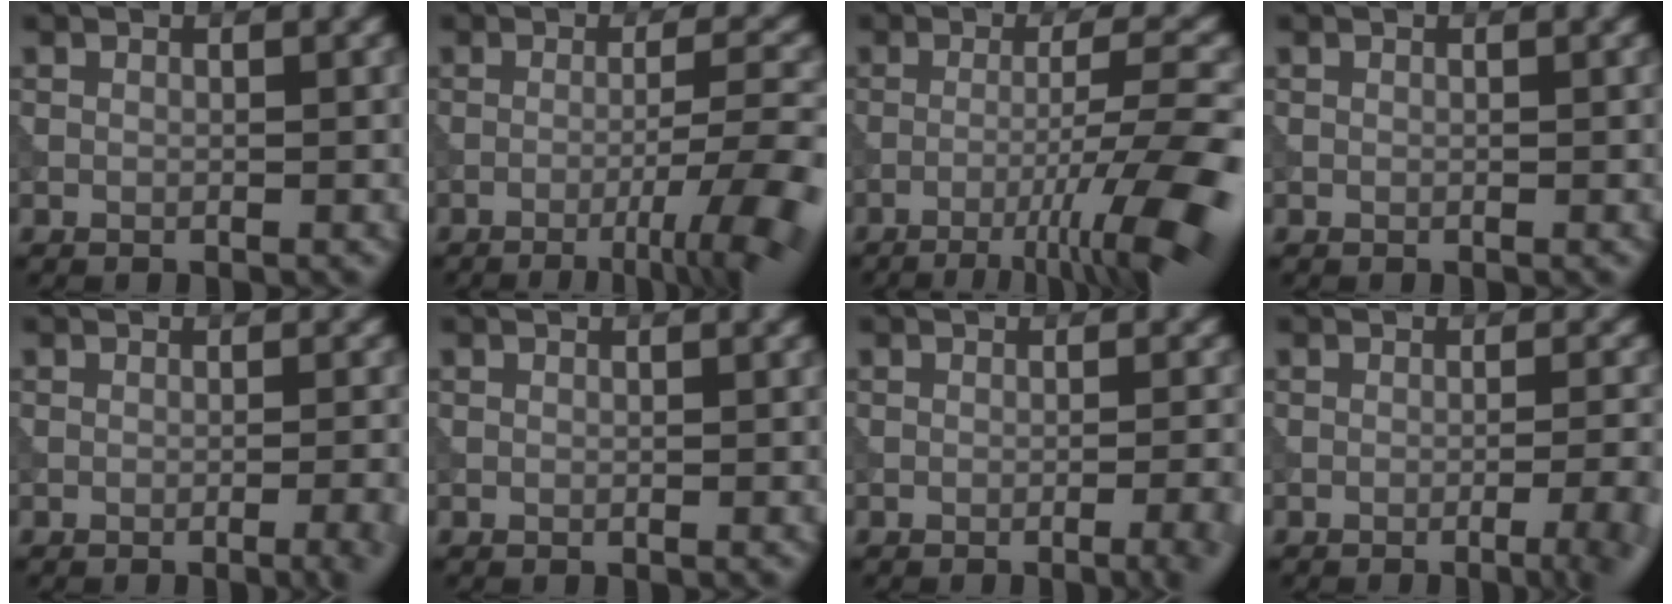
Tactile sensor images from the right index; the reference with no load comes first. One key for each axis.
{"total": 7.6, "fx": -3.6, "fy": 1.2, "fz": 6.6, "tx": -0.092, "ty": 0.004, "tz": -0.053}
{"total": 10.4, "fx": -5.5, "fy": 1.4, "fz": 8.7, "tx": -0.121, "ty": 0.009, "tz": -0.083}
{"total": 0.0}
{"total": 3.4, "fx": -1.4, "fy": 1.1, "fz": 2.9, "tx": -0.022, "ty": 0.005, "tz": -0.019}
{"total": 0.0}
{"total": 3.9, "fx": -1.7, "fy": 1.2, "fz": 3.3, "tx": -0.023, "ty": 0.009, "tz": -0.021}
{"total": 6.3, "fx": -2.8, "fy": 2.2, "fz": 5.2, "tx": -0.039, "ty": 0.012, "tz": -0.033}